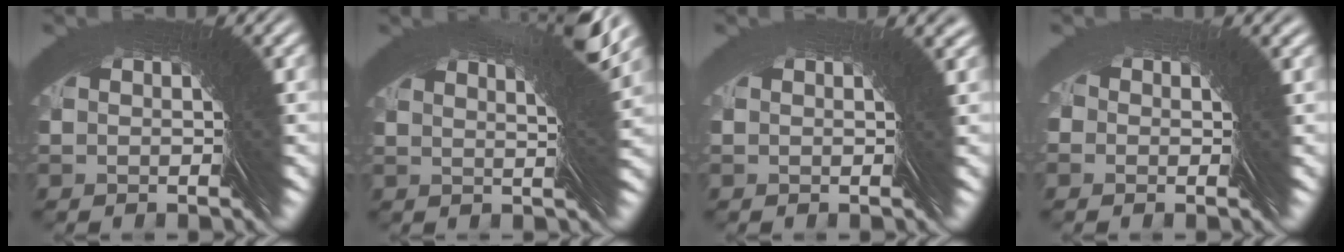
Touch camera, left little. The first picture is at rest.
{"total": 6.8, "force": [2.8, -6.0, -1.6], "torque": [0.058, 0.057, 0.033]}
{"total": 2.6, "force": [0.3, -1.9, -1.6], "torque": [0.040, 0.012, 0.005]}
{"total": 1.6, "force": [0.5, 1.6, 0.0], "torque": [-0.005, 0.008, -0.001]}